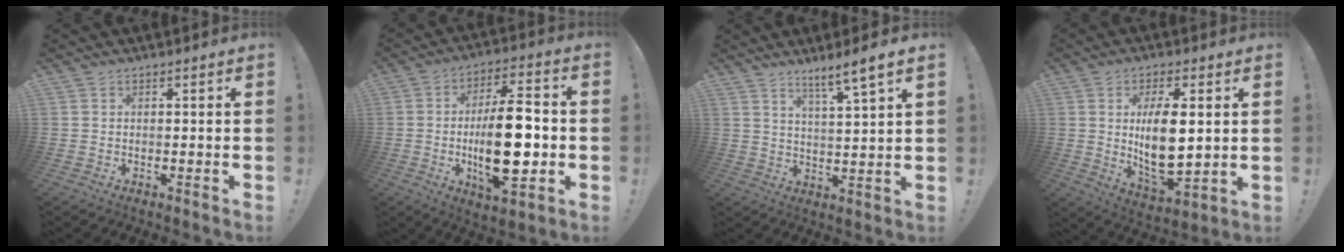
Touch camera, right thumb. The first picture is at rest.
{"total": 19.7, "force": [-2.4, 7.8, 17.9], "torque": [-0.310, 0.003, -0.039]}
{"total": 6.8, "force": [4.9, -0.8, 4.6], "torque": [-0.065, -0.039, 0.076]}
{"total": 13.8, "force": [2.4, 6.1, 12.1], "torque": [-0.210, -0.030, 0.035]}